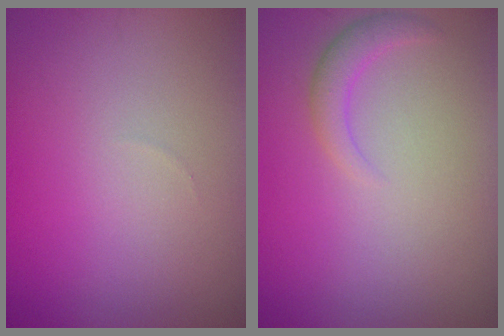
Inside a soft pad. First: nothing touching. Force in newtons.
{"total": 1.9, "press": 1.9, "slide": 0.2}